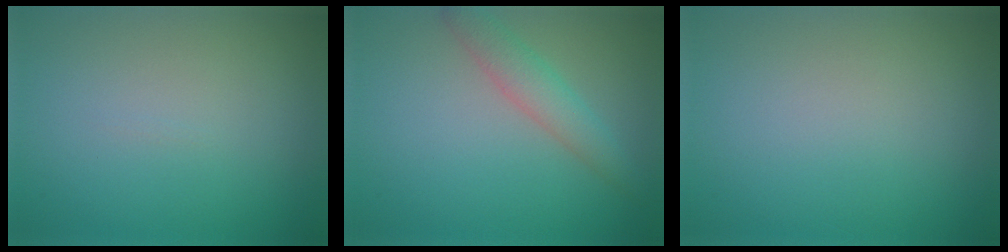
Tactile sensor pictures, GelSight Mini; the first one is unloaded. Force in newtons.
{"total": 2.8, "press": 2.8, "slide": 0.1}
{"total": 0.0}